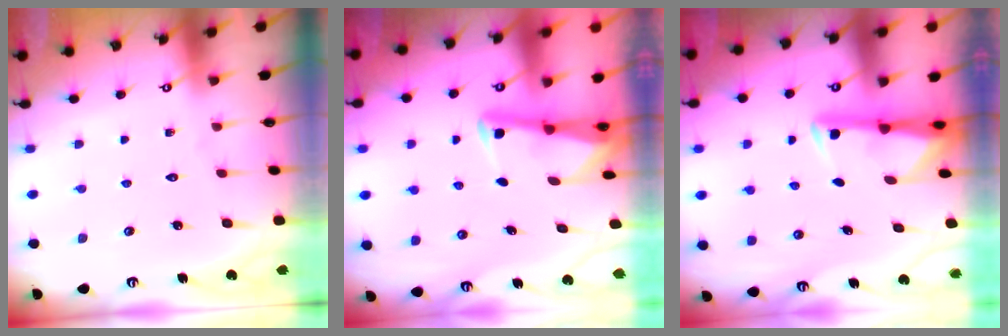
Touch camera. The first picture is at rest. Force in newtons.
{"total": 3.0, "press": 3.0, "slide": 0.4}
{"total": 2.8, "press": 2.7, "slide": 0.5}